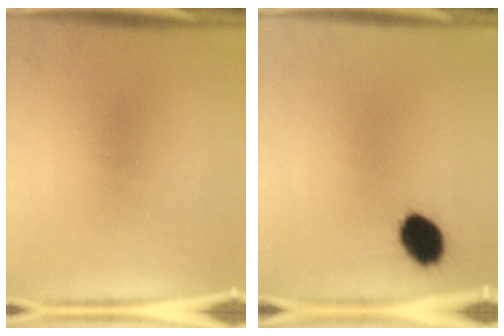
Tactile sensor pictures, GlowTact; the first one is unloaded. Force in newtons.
{"total": 8.3}